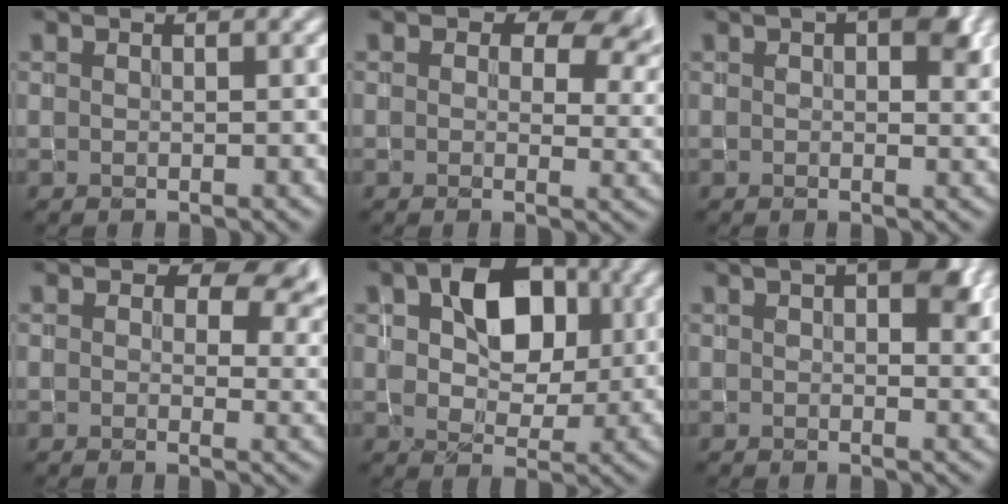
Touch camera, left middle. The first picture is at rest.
{"total": 6.6, "force": [2.8, 4.2, 4.3], "torque": [-0.060, 0.000, 0.041]}
{"total": 4.7, "force": [1.9, 2.5, 3.6], "torque": [-0.032, 0.008, 0.019]}
{"total": 6.7, "force": [2.7, 4.3, 4.3], "torque": [-0.058, -0.001, 0.041]}
{"total": 7.0, "force": [1.7, 4.7, 4.9], "torque": [-0.083, 0.006, 0.018]}
{"total": 5.5, "force": [2.4, 2.8, 4.1], "torque": [-0.037, 0.013, 0.024]}